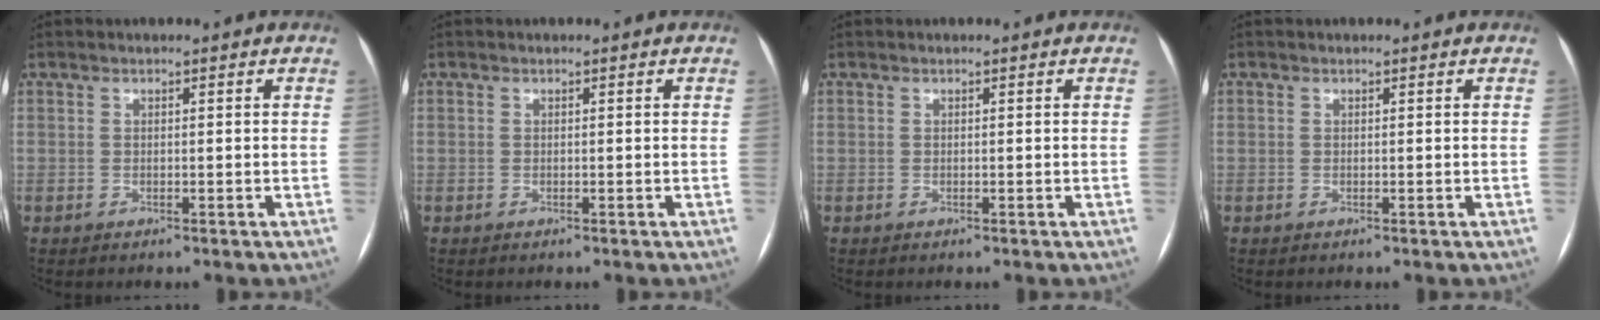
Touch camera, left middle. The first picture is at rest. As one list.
[{"total": 0.0}, {"total": 0.0}, {"total": 2.2, "force": [-1.2, -1.7, -0.8], "torque": [0.015, -0.012, -0.018]}]